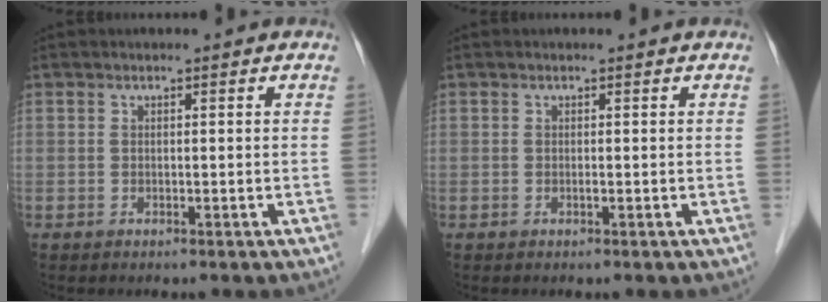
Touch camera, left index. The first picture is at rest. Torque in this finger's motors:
{"motor_torque": [0.13, 0.06, -0.02, 0.00]}